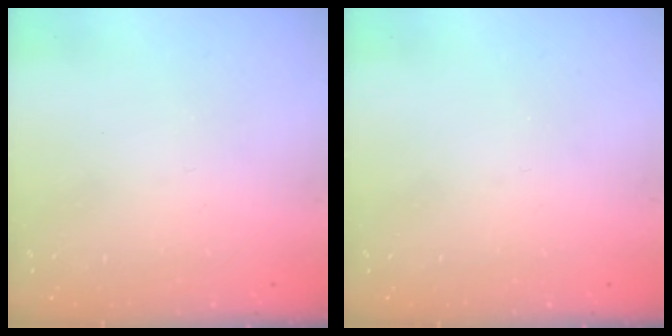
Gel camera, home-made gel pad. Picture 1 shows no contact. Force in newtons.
{"total": 0.0}